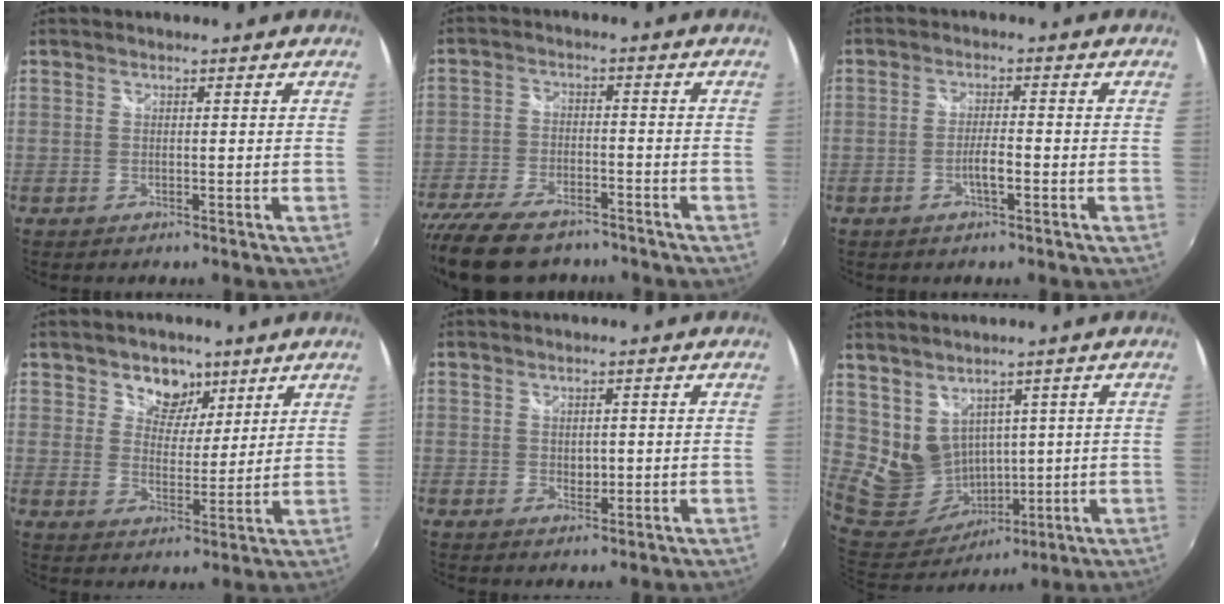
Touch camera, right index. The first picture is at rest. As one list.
[{"total": 15.3, "force": [-11.9, 6.4, 7.2], "torque": [-0.171, -0.028, -0.203]}, {"total": 3.0, "force": [-1.4, 0.5, 2.7], "torque": [-0.054, 0.001, -0.026]}, {"total": 6.8, "force": [4.0, 5.0, 2.2], "torque": [-0.026, -0.006, 0.065]}, {"total": 2.0, "force": [0.1, 1.6, 1.1], "torque": [-0.015, 0.000, 0.003]}, {"total": 11.2, "force": [4.8, 9.1, 4.3], "torque": [-0.106, -0.001, 0.125]}]